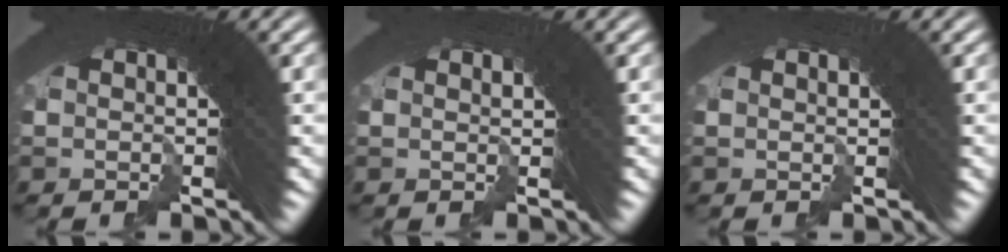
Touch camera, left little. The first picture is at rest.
{"total": 0.0}
{"total": 0.0}